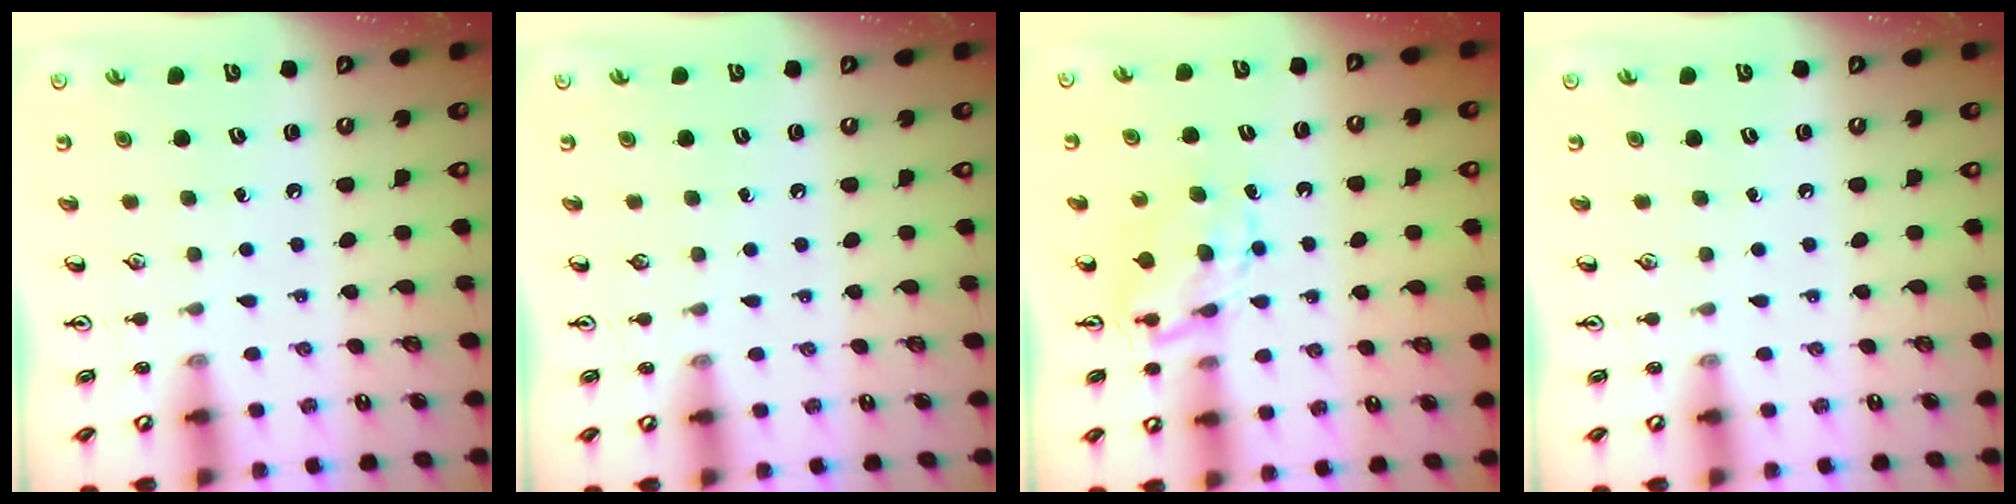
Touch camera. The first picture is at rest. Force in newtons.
{"total": 0.0}
{"total": 6.3, "press": 6.3, "slide": 0.5}
{"total": 0.0}